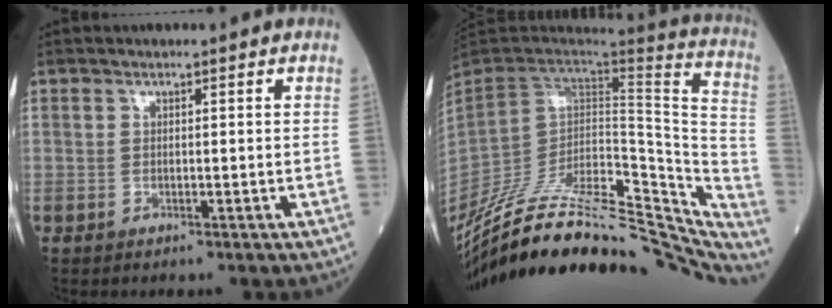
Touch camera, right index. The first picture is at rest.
{"total": 39.7, "force": [-33.7, 10.6, 18.3], "torque": [-0.258, -0.042, -0.474]}